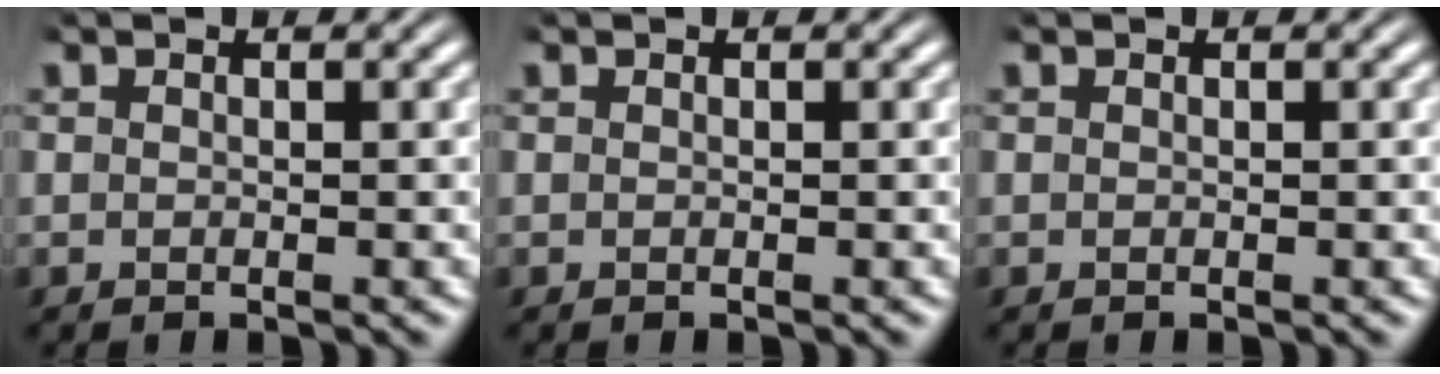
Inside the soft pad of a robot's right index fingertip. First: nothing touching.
{"total": 0.0}
{"total": 0.0}